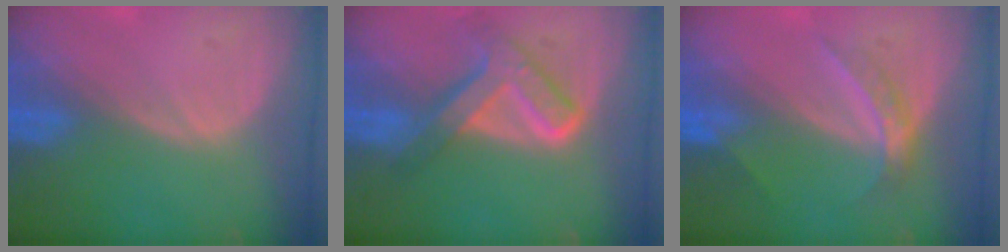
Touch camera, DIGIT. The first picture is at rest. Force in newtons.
{"total": 7.9, "press": 6.7, "slide": 4.1}
{"total": 4.6, "press": 4.1, "slide": 2.2}